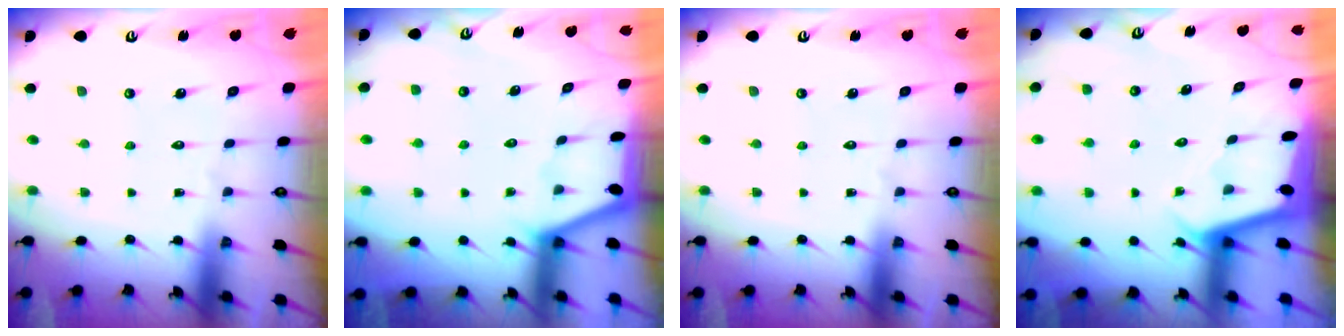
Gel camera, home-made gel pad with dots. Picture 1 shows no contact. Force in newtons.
{"total": 1.1, "press": 1.0, "slide": 0.2}
{"total": 0.0}
{"total": 2.0, "press": 2.0, "slide": 0.1}